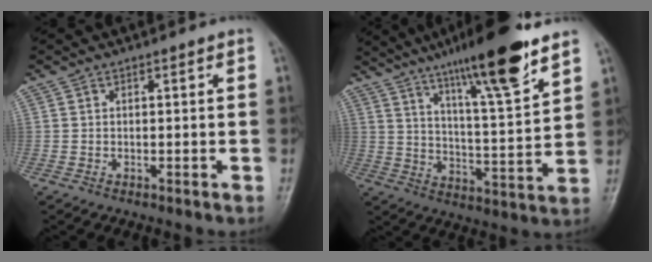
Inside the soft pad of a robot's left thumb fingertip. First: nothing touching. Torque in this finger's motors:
{"motor_torque": [1.03, 0.05, 1.63, -1.13, 0.25]}